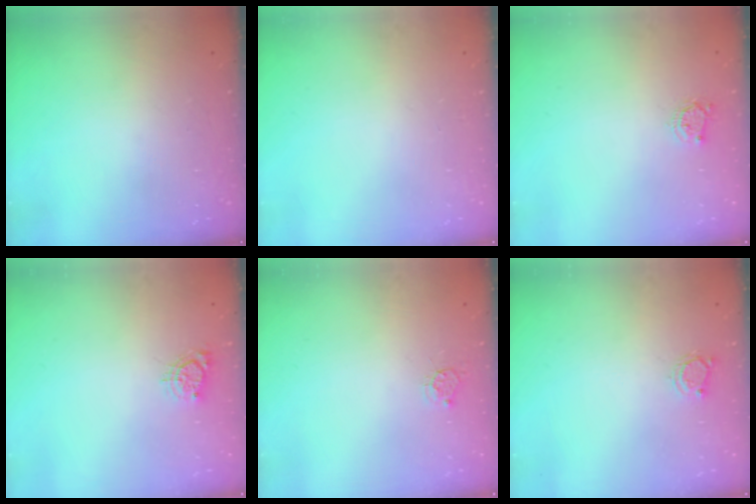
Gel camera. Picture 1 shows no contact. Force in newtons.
{"total": 0.0}
{"total": 3.3, "press": 3.3, "slide": 0.3}
{"total": 4.9, "press": 4.8, "slide": 0.5}
{"total": 3.9, "press": 3.9, "slide": 0.3}
{"total": 3.6, "press": 3.6, "slide": 0.5}